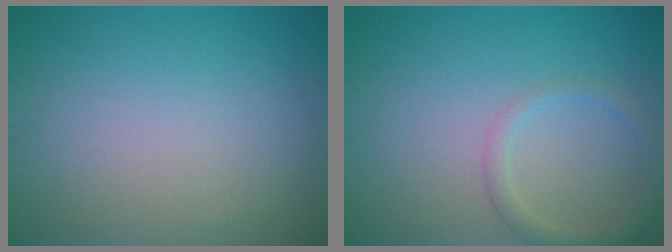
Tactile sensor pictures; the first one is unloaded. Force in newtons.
{"total": 2.1, "press": 2.1, "slide": 0.1}